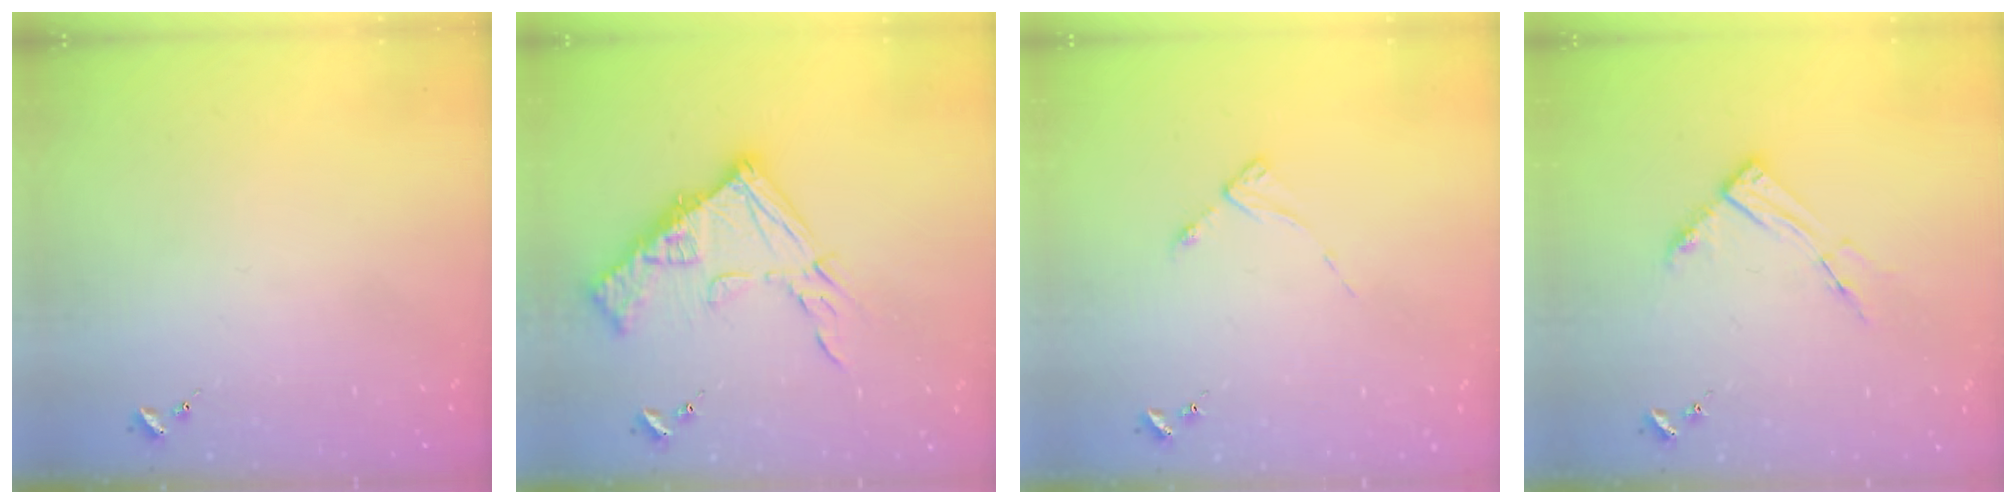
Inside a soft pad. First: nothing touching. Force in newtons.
{"total": 16.7, "press": 16.6, "slide": 1.8}
{"total": 2.7, "press": 2.7, "slide": 0.4}
{"total": 8.6, "press": 8.5, "slide": 0.9}